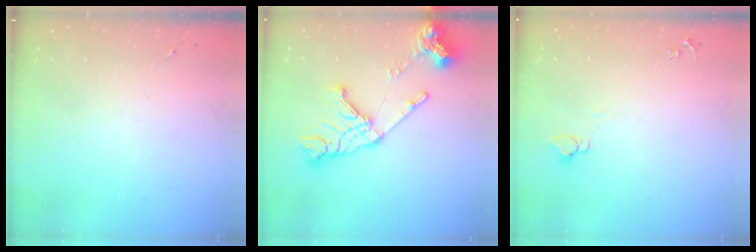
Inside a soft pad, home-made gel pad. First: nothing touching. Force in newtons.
{"total": 19.2, "press": 19.1, "slide": 2.3}
{"total": 2.7, "press": 2.7, "slide": 0.1}